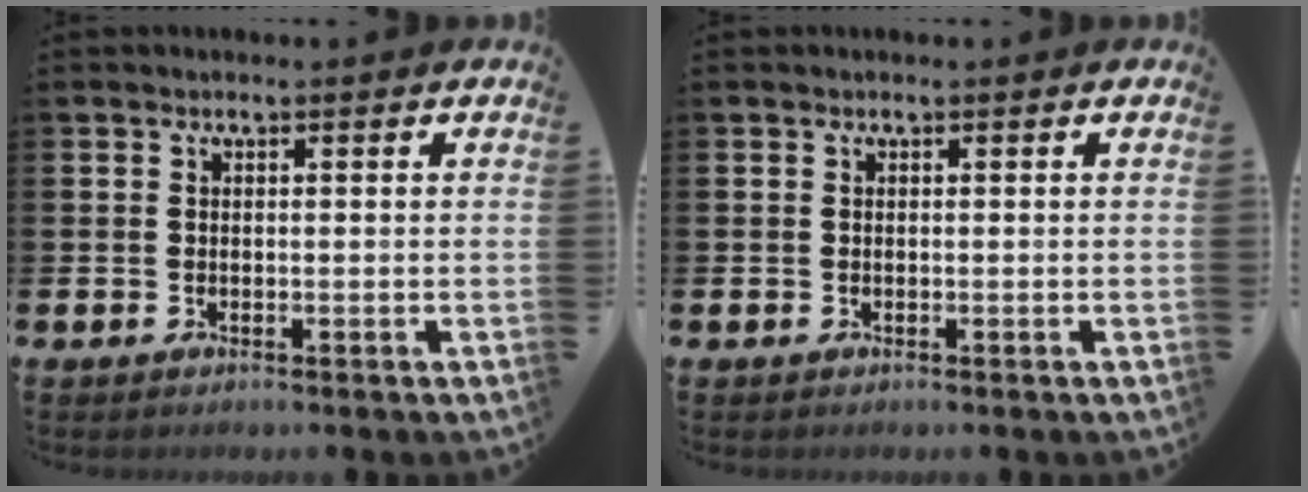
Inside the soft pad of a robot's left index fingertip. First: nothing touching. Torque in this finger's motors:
{"motor_torque": [-0.13, 0.04, 0.00, 0.00]}